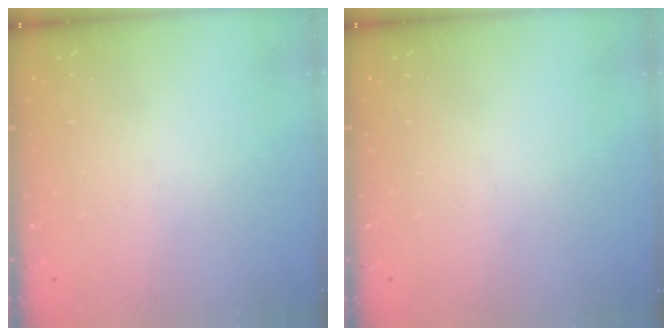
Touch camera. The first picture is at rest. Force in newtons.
{"total": 0.0}